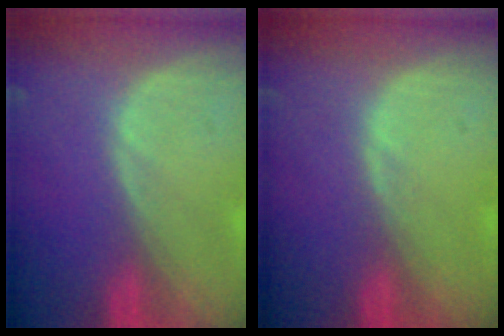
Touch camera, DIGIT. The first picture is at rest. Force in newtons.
{"total": 0.5, "press": 0.5, "slide": 0.1}